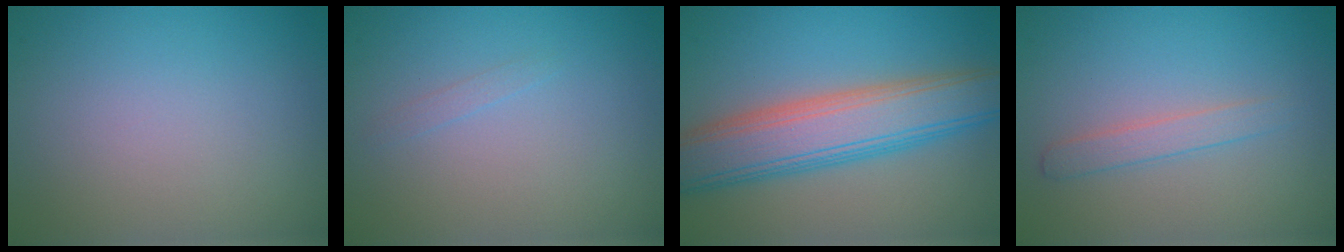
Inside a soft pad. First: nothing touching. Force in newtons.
{"total": 0.5, "press": 0.5, "slide": 0.1}
{"total": 8.0, "press": 8.0, "slide": 0.2}
{"total": 1.8, "press": 1.8, "slide": 0.1}